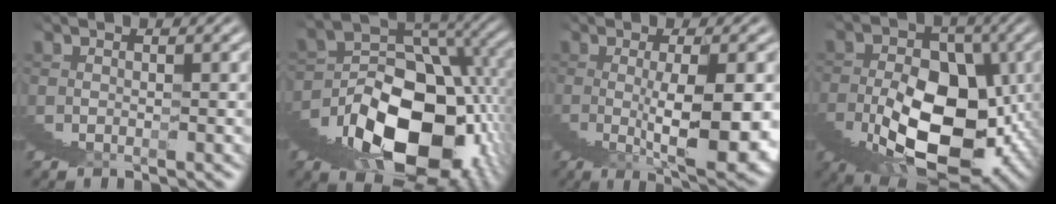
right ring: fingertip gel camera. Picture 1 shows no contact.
{"total": 18.7, "force": [-1.1, 10.2, 15.6], "torque": [-0.247, -0.012, -0.005]}
{"total": 6.4, "force": [0.7, -1.3, 6.3], "torque": [-0.085, 0.026, 0.005]}
{"total": 15.1, "force": [-0.5, 8.4, 12.5], "torque": [-0.172, -0.011, -0.007]}